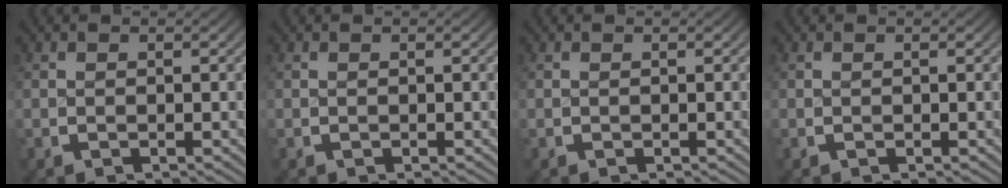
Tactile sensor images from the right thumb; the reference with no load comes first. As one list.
[{"total": 0.0}, {"total": 0.0}, {"total": 0.0}]